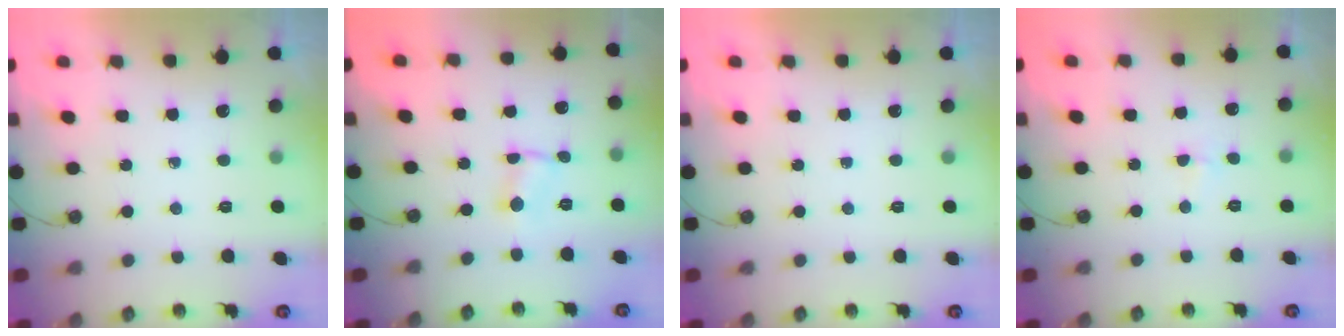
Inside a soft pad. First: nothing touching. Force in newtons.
{"total": 1.2, "press": 1.2, "slide": 0.2}
{"total": 0.0}
{"total": 3.6, "press": 1.5, "slide": 3.3}